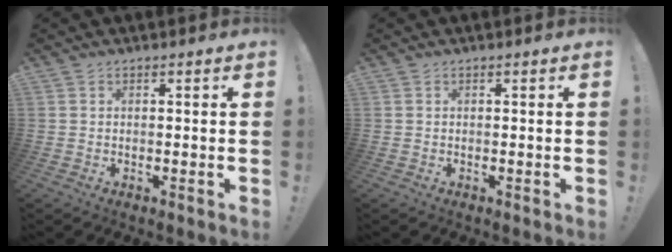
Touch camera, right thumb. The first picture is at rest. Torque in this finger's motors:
{"motor_torque": [0.00, 0.00, 0.00, 0.00, 0.00]}